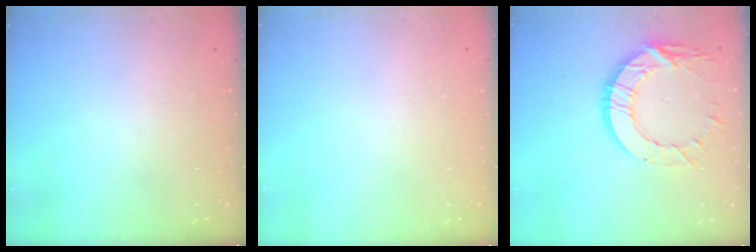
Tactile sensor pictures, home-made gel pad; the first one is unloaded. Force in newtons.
{"total": 0.0}
{"total": 15.3, "press": 15.2, "slide": 1.3}